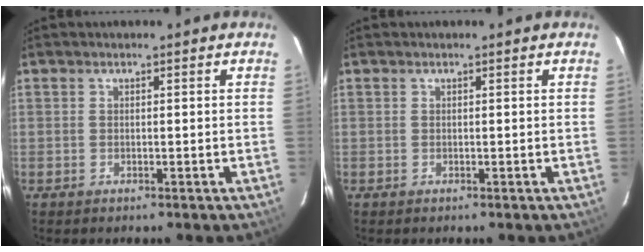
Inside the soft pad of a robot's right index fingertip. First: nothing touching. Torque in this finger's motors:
{"motor_torque": [0.00, 0.00, 0.00, -0.01]}